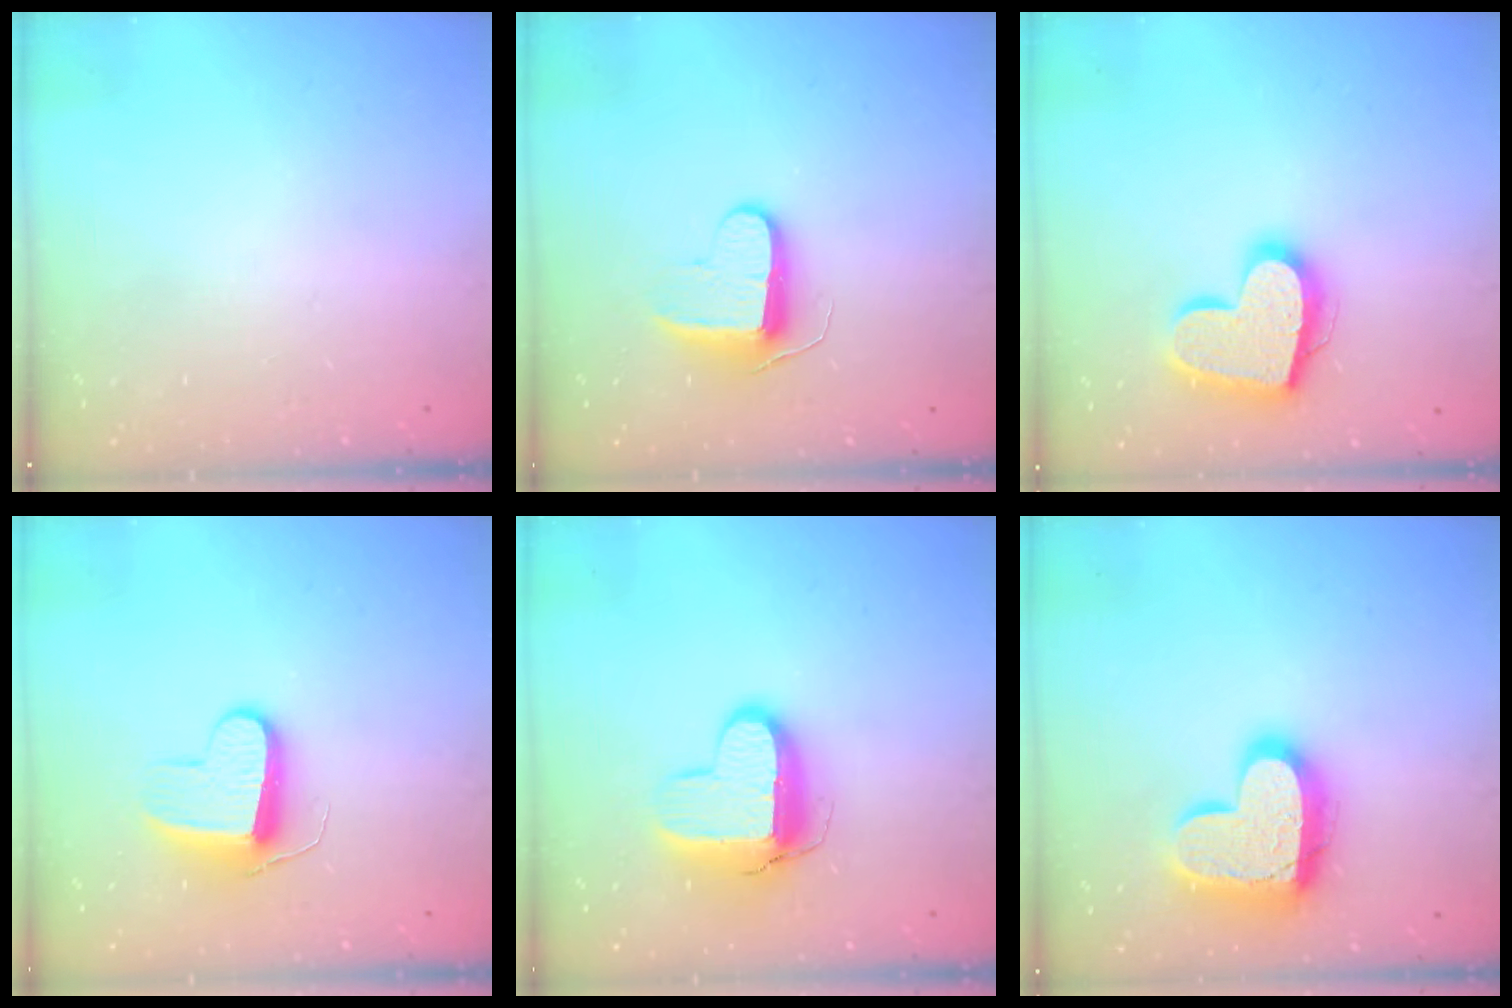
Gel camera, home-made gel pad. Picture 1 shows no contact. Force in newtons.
{"total": 9.3, "press": 9.3, "slide": 0.0}
{"total": 18.7, "press": 18.6, "slide": 1.4}
{"total": 9.8, "press": 9.8, "slide": 0.3}
{"total": 12.0, "press": 12.0, "slide": 0.7}
{"total": 18.4, "press": 18.3, "slide": 1.7}